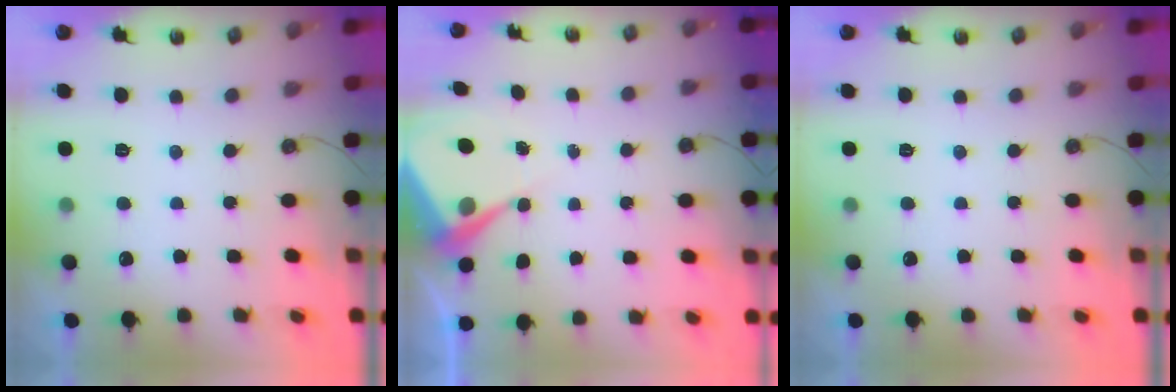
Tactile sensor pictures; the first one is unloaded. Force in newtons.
{"total": 6.0, "press": 6.0, "slide": 0.3}
{"total": 0.0}